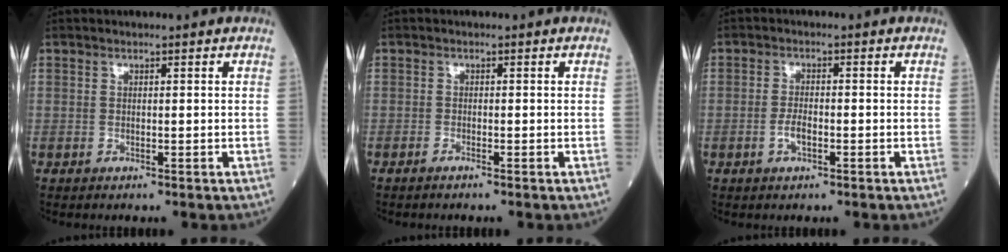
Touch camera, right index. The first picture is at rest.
{"total": 0.6, "force": [-0.5, 0.0, 0.3], "torque": [-0.007, -0.001, -0.010]}
{"total": 2.4, "force": [-0.9, 0.8, 2.1], "torque": [-0.042, 0.001, -0.017]}